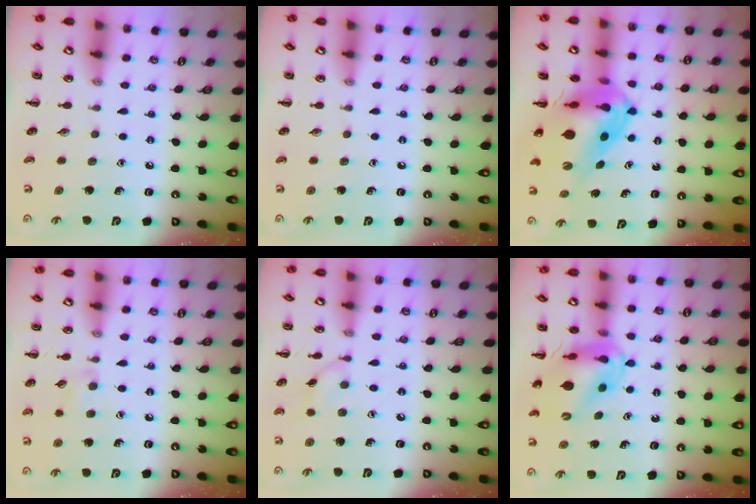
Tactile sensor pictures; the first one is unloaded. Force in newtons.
{"total": 0.0}
{"total": 12.2, "press": 11.7, "slide": 3.5}
{"total": 5.0, "press": 4.6, "slide": 1.8}
{"total": 5.2, "press": 5.1, "slide": 0.9}
{"total": 11.6, "press": 11.0, "slide": 3.5}